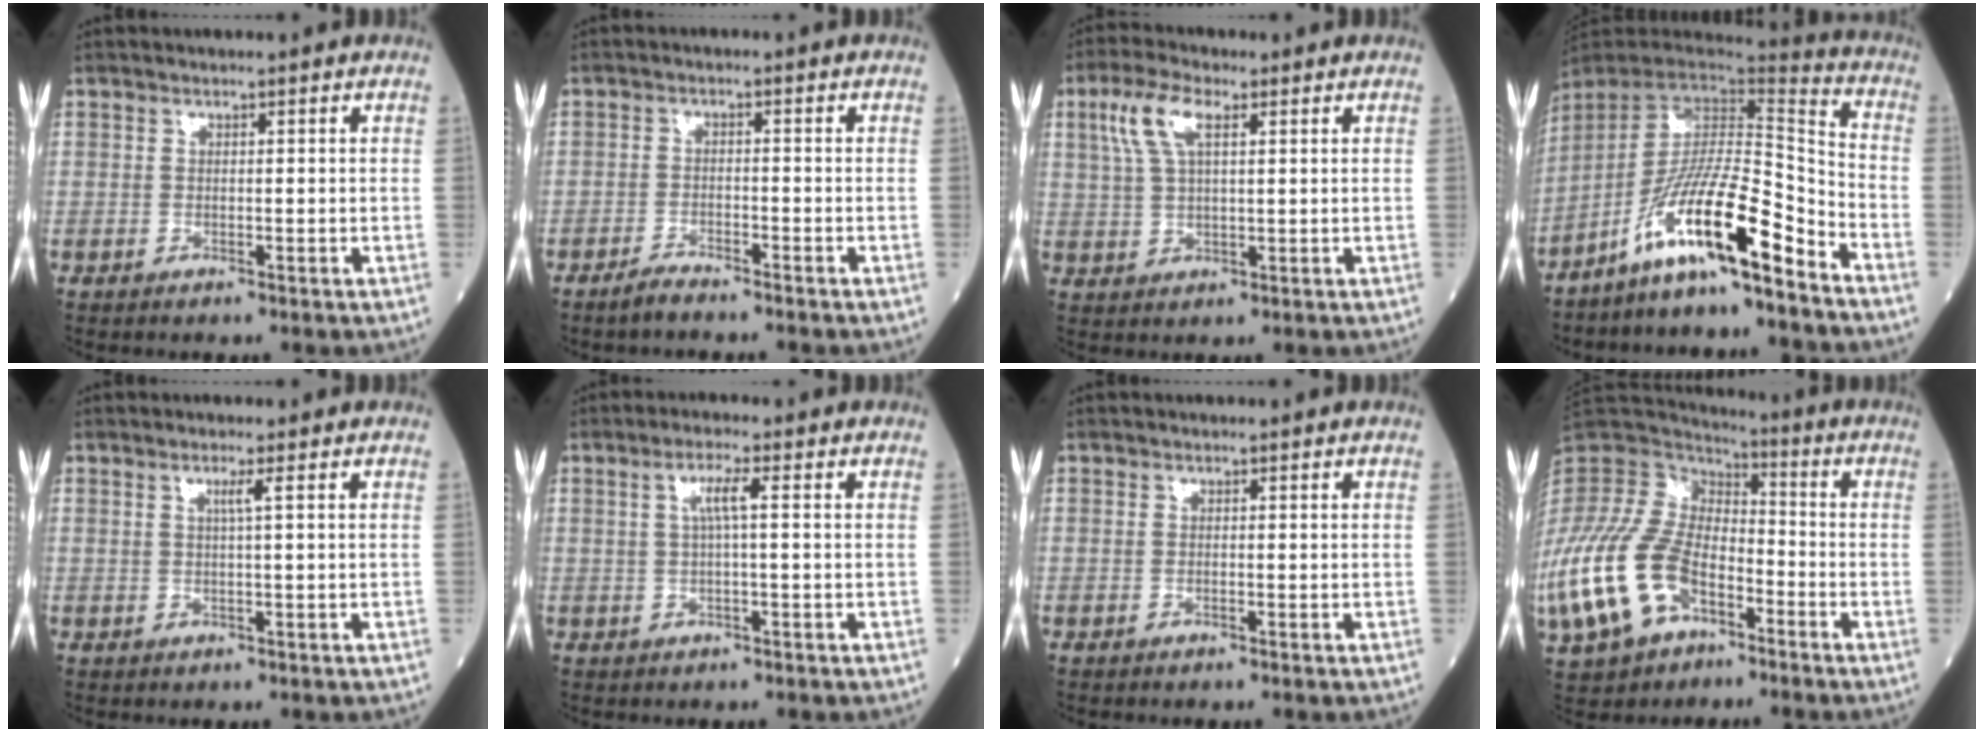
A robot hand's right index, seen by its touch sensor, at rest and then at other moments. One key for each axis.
{"total": 2.5, "fx": -2.3, "fy": 0.2, "fz": 1.0, "tx": -0.025, "ty": -0.004, "tz": -0.044}
{"total": 6.8, "fx": 2.9, "fy": 2.3, "fz": 5.6, "tx": -0.127, "ty": 0.018, "tz": 0.060}
{"total": 15.0, "fx": -9.9, "fy": 1.1, "fz": 11.2, "tx": -0.202, "ty": 0.001, "tz": -0.181}
{"total": 1.6, "fx": 0.6, "fy": -0.5, "fz": 1.4, "tx": -0.029, "ty": -0.003, "tz": 0.011}
{"total": 3.3, "fx": 0.7, "fy": 0.0, "fz": 3.2, "tx": -0.064, "ty": 0.006, "tz": 0.013}
{"total": 0.0}
{"total": 21.4, "fx": -9.7, "fy": 12.2, "fz": 14.7, "tx": -0.369, "ty": -0.012, "tz": -0.180}